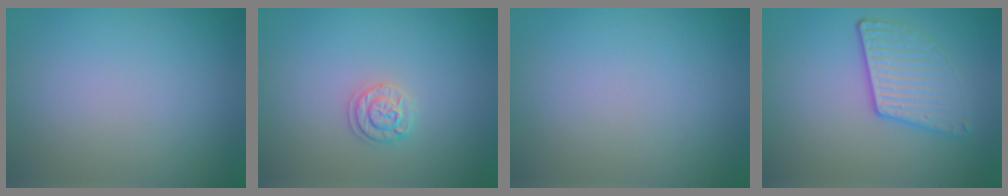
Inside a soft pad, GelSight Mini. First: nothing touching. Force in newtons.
{"total": 1.7, "press": 1.7, "slide": 0.3}
{"total": 0.0}
{"total": 3.3, "press": 2.8, "slide": 1.9}